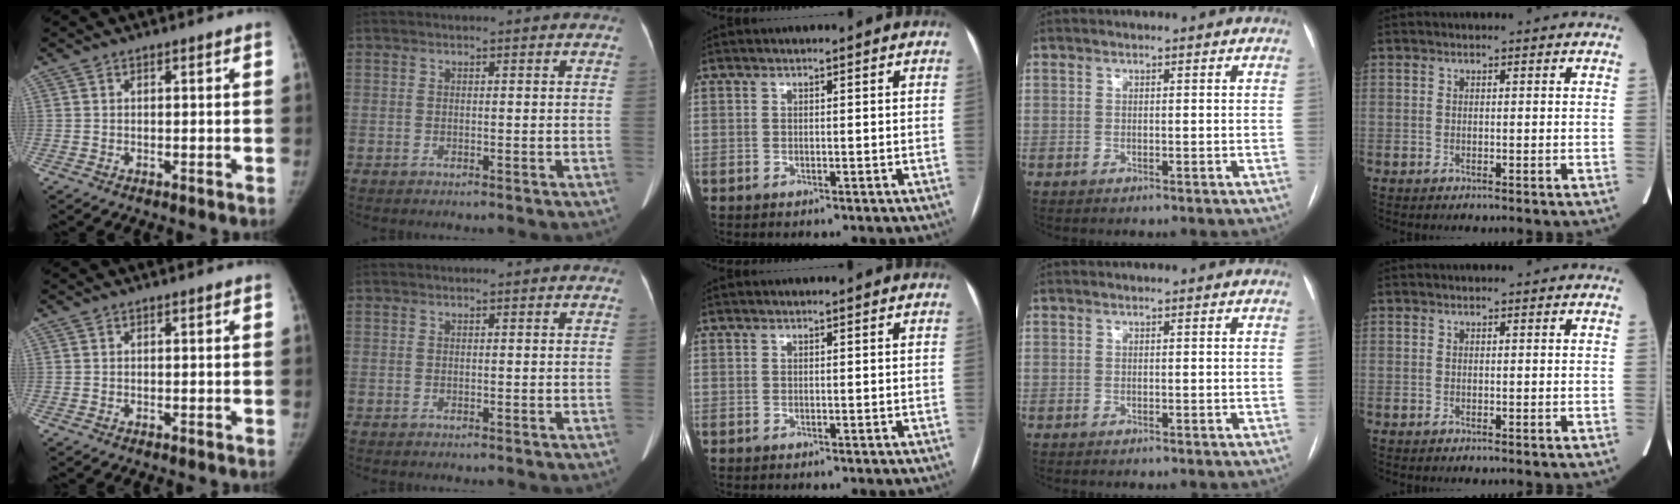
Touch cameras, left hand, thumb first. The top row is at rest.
{}